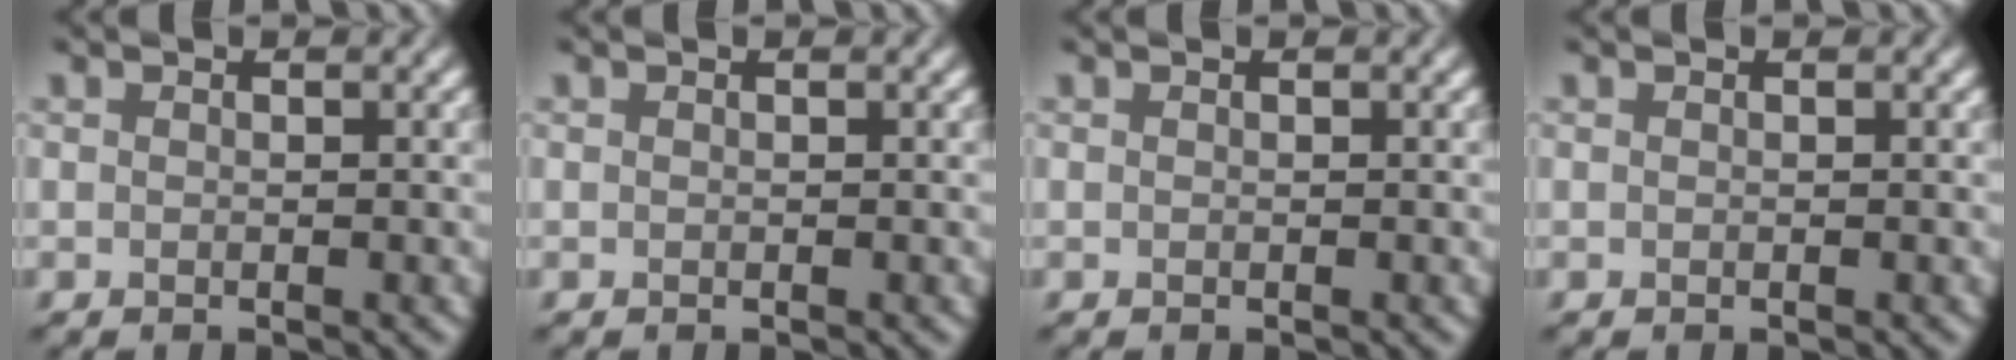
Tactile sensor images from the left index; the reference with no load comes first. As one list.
[{"total": 0.0}, {"total": 0.0}, {"total": 0.0}]